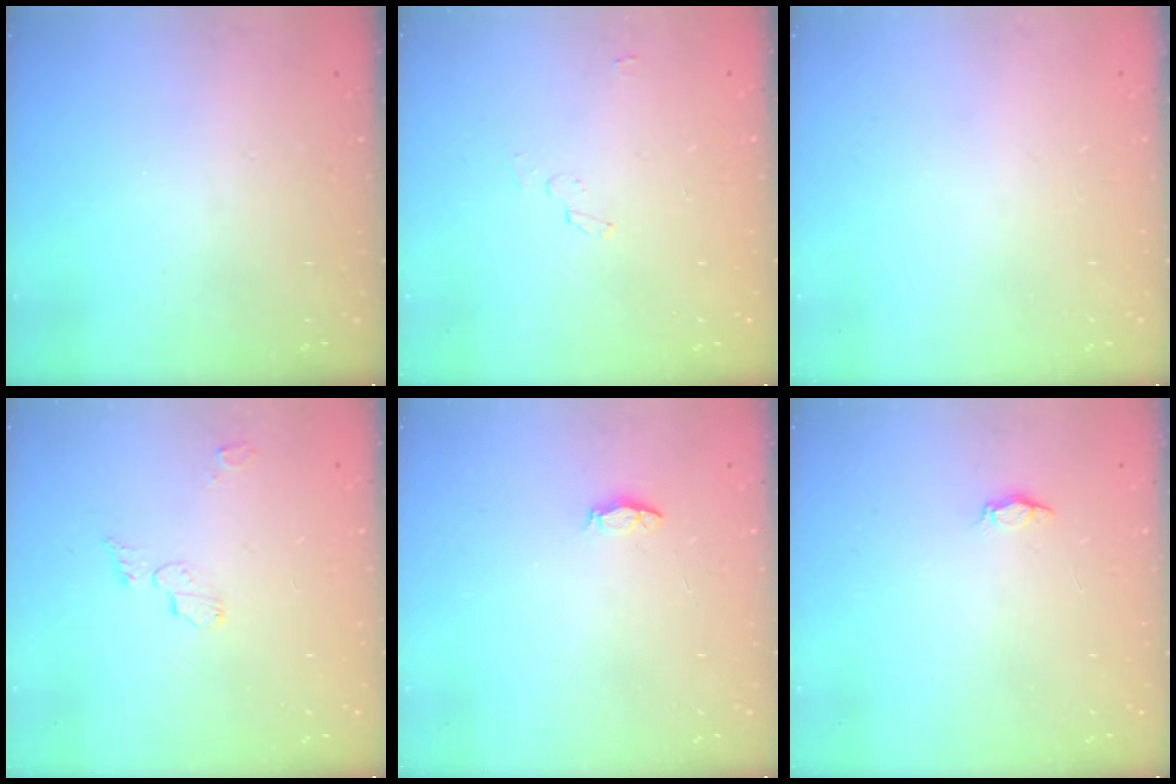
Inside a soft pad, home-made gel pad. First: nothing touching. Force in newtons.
{"total": 2.2, "press": 2.2, "slide": 0.2}
{"total": 0.0}
{"total": 5.4, "press": 5.4, "slide": 0.2}
{"total": 3.5, "press": 3.5, "slide": 0.4}
{"total": 2.2, "press": 2.2, "slide": 0.3}